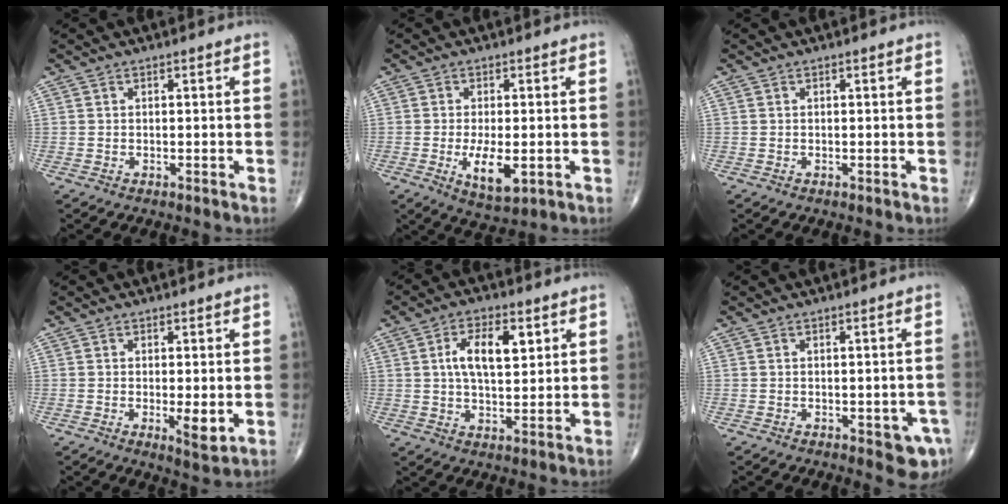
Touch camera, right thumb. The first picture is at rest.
{"total": 7.1, "force": [-1.7, 3.0, 6.3], "torque": [-0.106, -0.015, -0.020]}
{"total": 0.0}
{"total": 4.1, "force": [-0.6, 1.1, 3.9], "torque": [-0.061, -0.014, -0.008]}
{"total": 9.1, "force": [2.6, 4.4, 7.5], "torque": [-0.117, -0.004, 0.045]}
{"total": 5.1, "force": [-2.0, 2.2, 4.2], "torque": [-0.030, 0.004, -0.017]}